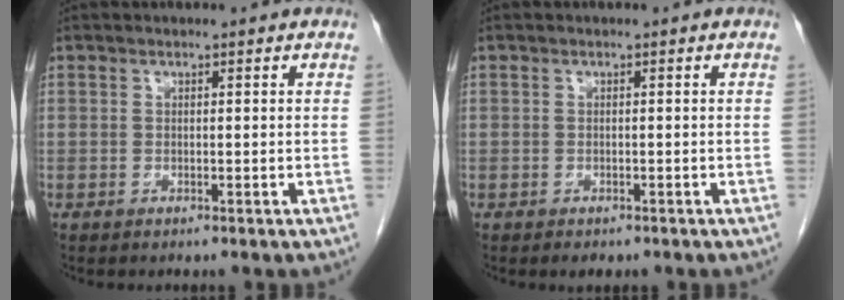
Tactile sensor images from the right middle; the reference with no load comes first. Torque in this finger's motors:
{"motor_torque": [0.47, 0.07, 0.00, 0.01]}